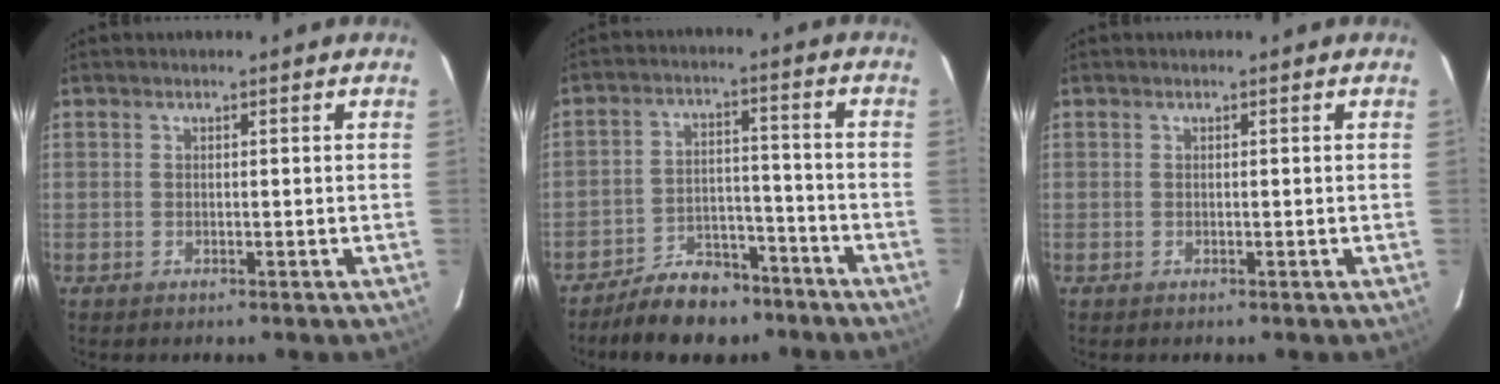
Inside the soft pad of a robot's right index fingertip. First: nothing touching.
{"total": 10.9, "force": [-8.8, 5.3, 3.8], "torque": [-0.083, 0.021, -0.124]}
{"total": 0.0}